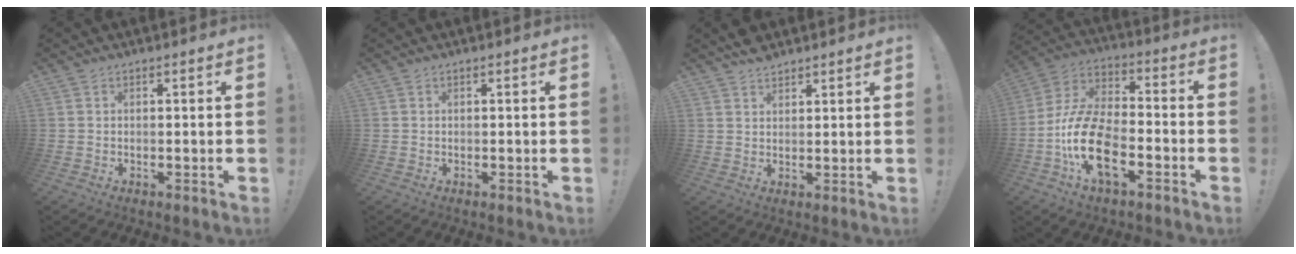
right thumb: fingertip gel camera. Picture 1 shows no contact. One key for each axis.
{"total": 0.0}
{"total": 4.9, "fx": 3.9, "fy": 2.9, "fz": 0.6, "tx": -0.010, "ty": -0.027, "tz": 0.074}
{"total": 18.3, "fx": -7.2, "fy": 9.3, "fz": 13.9, "tx": -0.278, "ty": 0.034, "tz": -0.117}